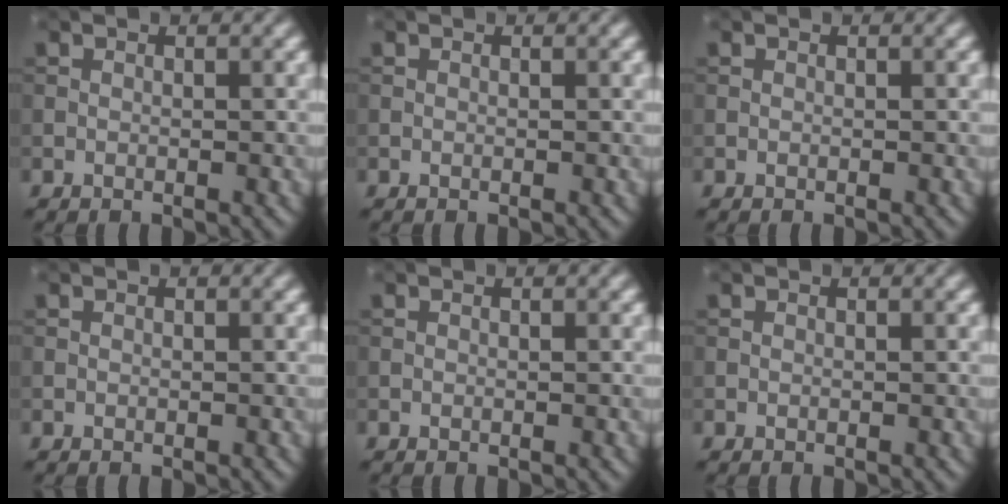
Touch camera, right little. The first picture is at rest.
{"total": 0.0}
{"total": 0.0}
{"total": 0.0}
{"total": 0.0}
{"total": 0.0}